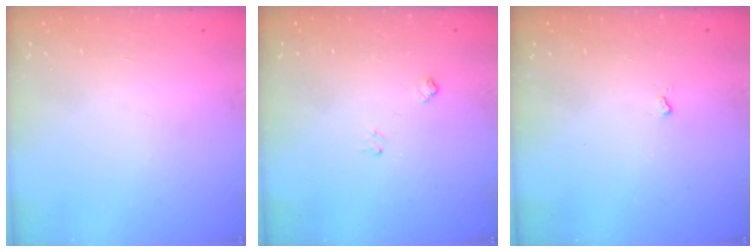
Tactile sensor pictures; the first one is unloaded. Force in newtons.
{"total": 4.7, "press": 4.6, "slide": 0.7}
{"total": 2.7, "press": 2.6, "slide": 0.4}